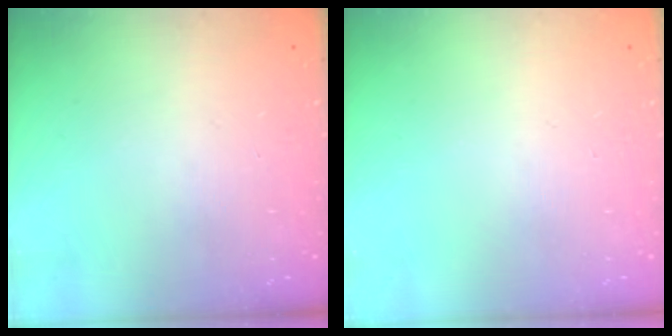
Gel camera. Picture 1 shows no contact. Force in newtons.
{"total": 0.0}